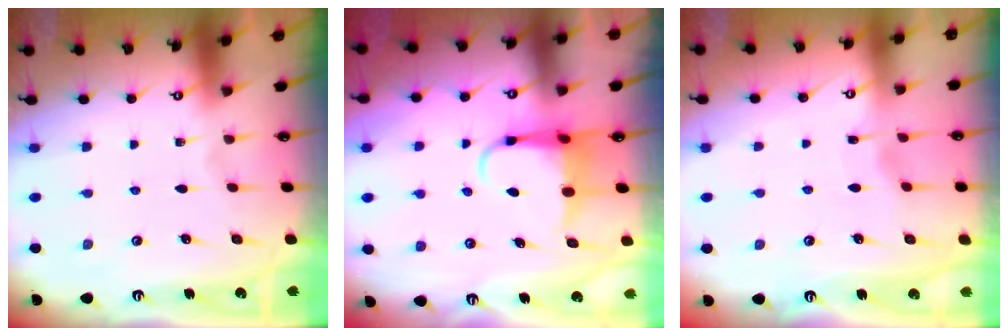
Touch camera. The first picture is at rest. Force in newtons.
{"total": 5.8, "press": 5.7, "slide": 1.1}
{"total": 2.6, "press": 2.6, "slide": 0.3}